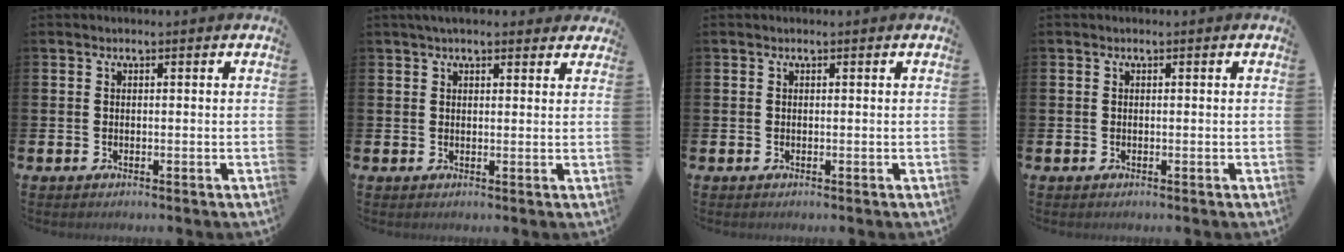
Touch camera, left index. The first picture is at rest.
{"total": 3.0, "force": [2.7, 0.8, 1.1], "torque": [-0.024, -0.002, 0.048]}
{"total": 0.0}
{"total": 0.0}